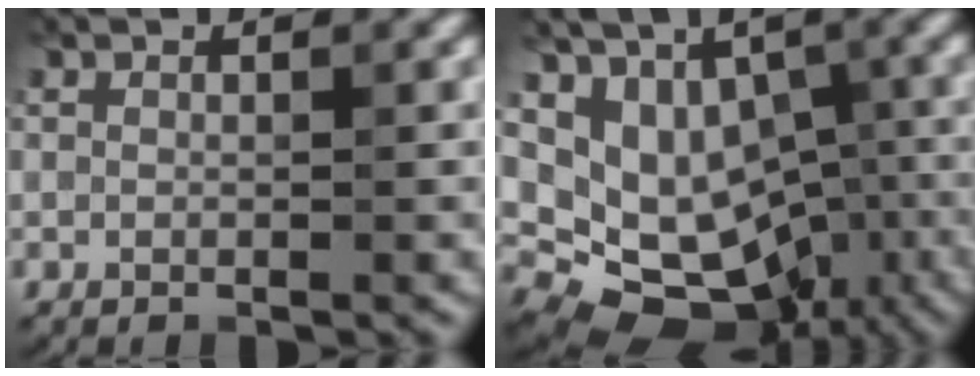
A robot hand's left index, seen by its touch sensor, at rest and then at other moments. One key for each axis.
{"total": 11.3, "fx": -2.0, "fy": 9.6, "fz": 5.6, "tx": -0.078, "ty": 0.000, "tz": -0.018}